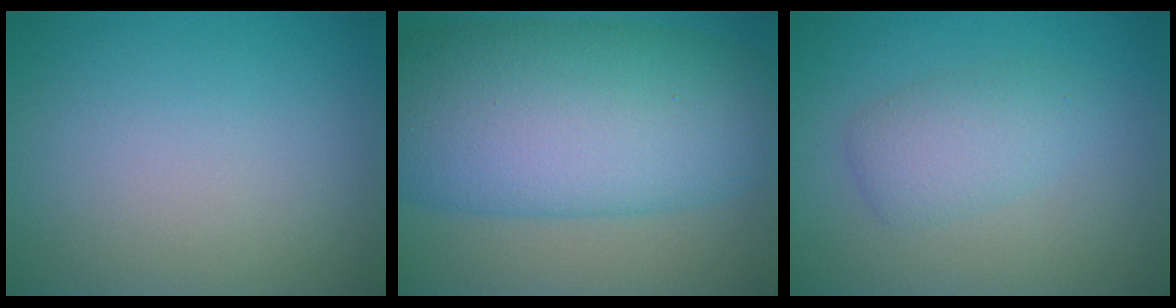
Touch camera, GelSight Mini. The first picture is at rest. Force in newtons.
{"total": 13.7, "press": 13.7, "slide": 0.1}
{"total": 2.9, "press": 2.9, "slide": 0.0}